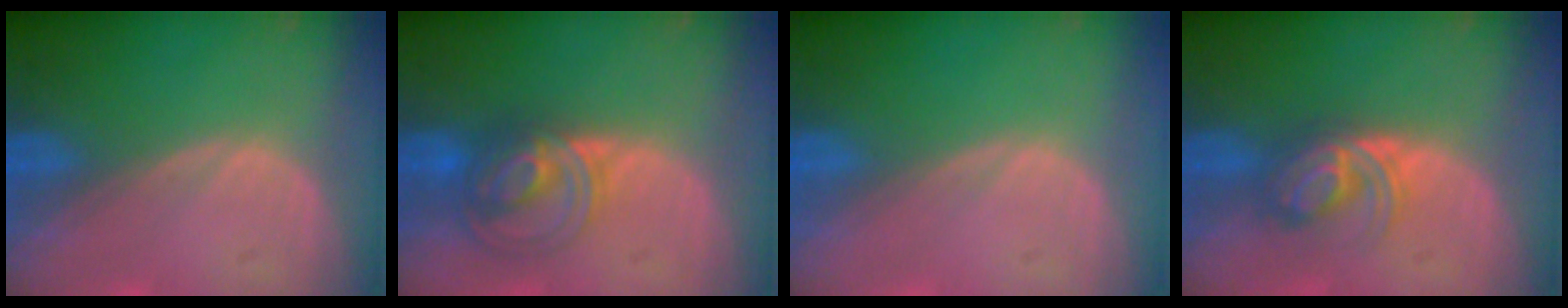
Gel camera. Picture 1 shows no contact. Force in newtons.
{"total": 6.4, "press": 6.3, "slide": 1.6}
{"total": 0.0}
{"total": 6.0, "press": 5.2, "slide": 3.0}